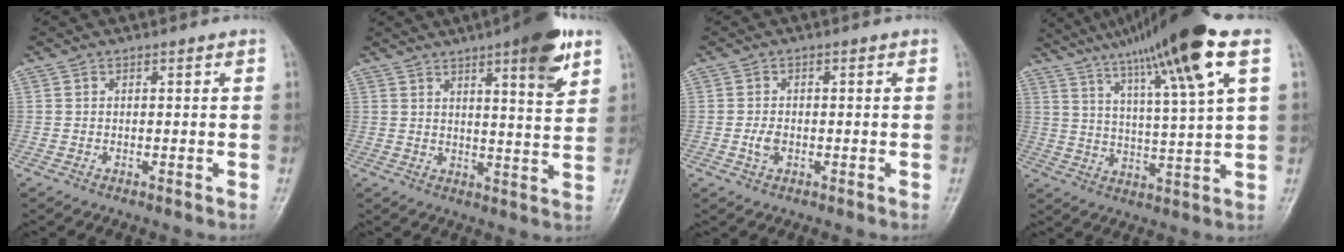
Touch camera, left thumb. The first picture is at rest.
{"total": 11.8, "force": [6.5, 2.5, 9.5], "torque": [-0.118, -0.031, 0.087]}
{"total": 2.4, "force": [-0.6, 1.5, 1.7], "torque": [-0.032, 0.004, -0.013]}
{"total": 19.5, "force": [11.0, 1.2, 16.0], "torque": [-0.262, -0.014, 0.182]}